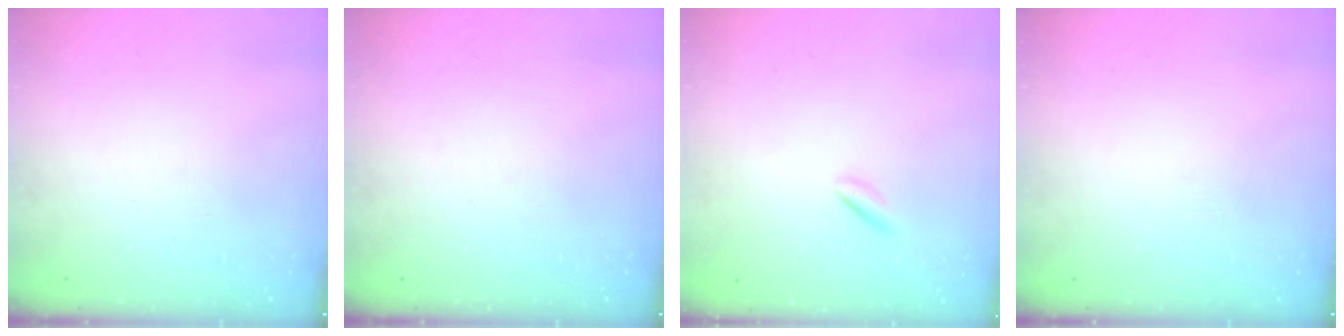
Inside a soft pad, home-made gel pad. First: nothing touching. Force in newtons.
{"total": 0.0}
{"total": 0.7, "press": 0.6, "slide": 0.4}
{"total": 0.0}